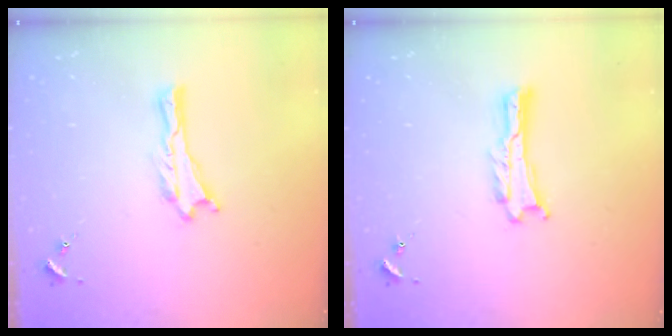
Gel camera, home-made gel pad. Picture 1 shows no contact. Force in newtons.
{"total": 0.0}